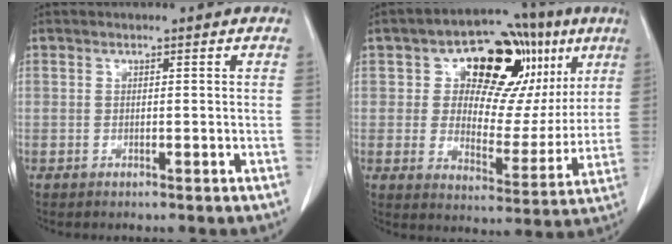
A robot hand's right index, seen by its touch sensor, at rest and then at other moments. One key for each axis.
{"total": 17.4, "fx": 7.4, "fy": 10.4, "fz": 11.8, "tx": -0.136, "ty": 0.037, "tz": 0.110}